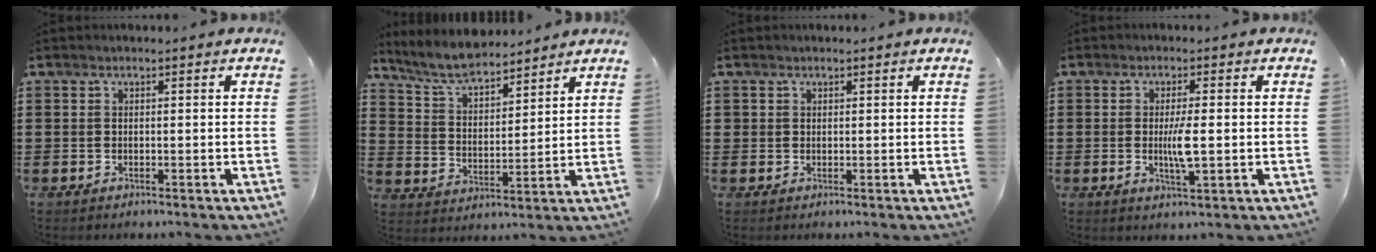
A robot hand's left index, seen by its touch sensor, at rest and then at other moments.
{"total": 7.2, "force": [6.6, 1.3, 2.5], "torque": [-0.074, -0.020, 0.120]}
{"total": 0.8, "force": [0.5, 0.6, 0.1], "torque": [-0.003, 0.004, 0.010]}
{"total": 4.3, "force": [-0.2, 0.6, 4.2], "torque": [-0.082, -0.003, -0.007]}